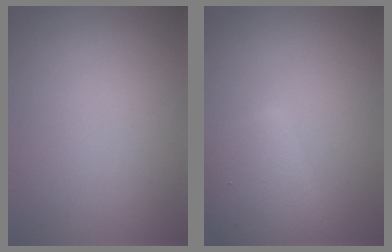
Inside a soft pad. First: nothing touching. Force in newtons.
{"total": 5.1, "press": 5.1, "slide": 0.2}